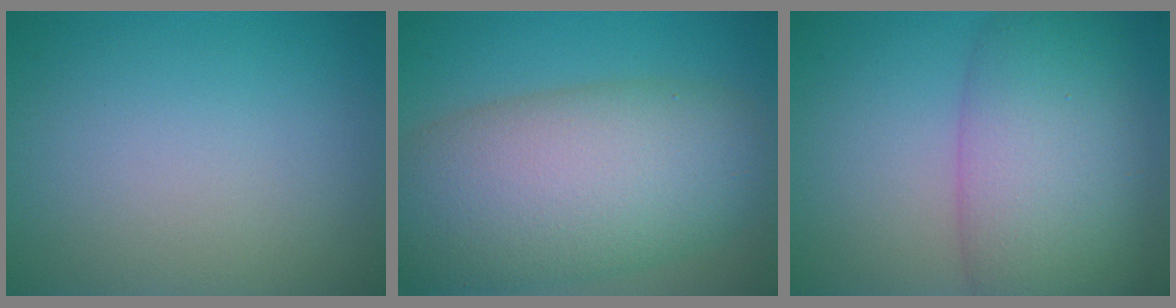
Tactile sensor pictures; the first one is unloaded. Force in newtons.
{"total": 12.3, "press": 12.3, "slide": 0.3}
{"total": 8.8, "press": 8.8, "slide": 0.3}